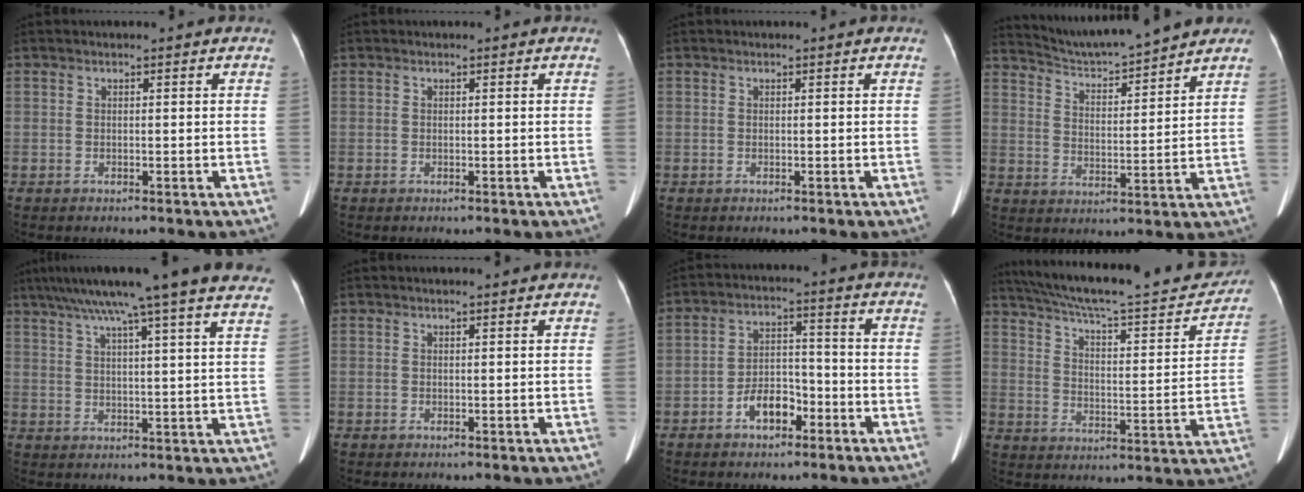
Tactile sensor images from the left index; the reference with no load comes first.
{"total": 0.0}
{"total": 0.0}
{"total": 12.5, "force": [11.8, 0.4, 4.1], "torque": [-0.072, 0.012, 0.190]}
{"total": 23.4, "force": [18.8, -0.4, 13.8], "torque": [-0.230, 0.010, 0.246]}
{"total": 1.4, "force": [1.4, 0.2, 0.5], "torque": [-0.009, 0.010, 0.018]}
{"total": 6.1, "force": [-3.4, 3.3, 3.9], "torque": [-0.075, 0.017, -0.059]}
{"total": 25.9, "force": [23.1, 3.6, 11.1], "torque": [-0.179, -0.017, 0.316]}